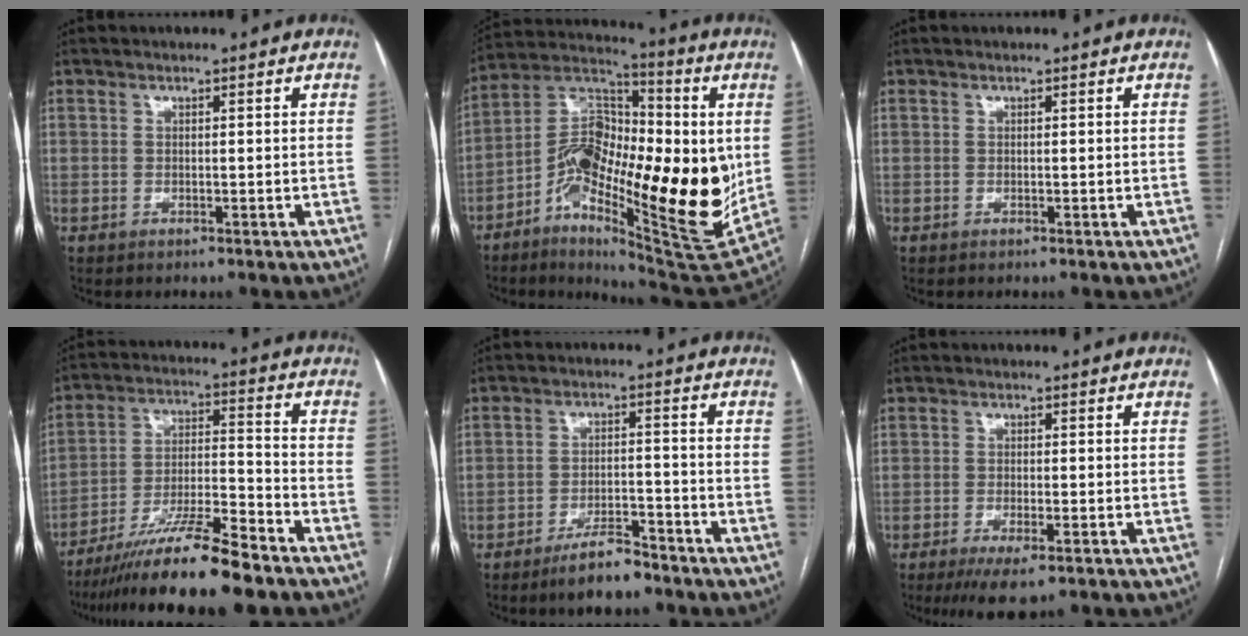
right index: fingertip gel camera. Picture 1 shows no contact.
{"total": 24.8, "force": [-2.4, 8.8, 23.1], "torque": [-0.400, 0.011, -0.041]}
{"total": 0.0}
{"total": 15.2, "force": [-12.0, 0.4, 9.2], "torque": [-0.167, -0.016, -0.208]}
{"total": 6.3, "force": [-5.2, 1.4, 3.2], "torque": [-0.060, -0.004, -0.090]}
{"total": 5.3, "force": [-3.4, 1.0, 4.0], "torque": [-0.067, -0.014, -0.052]}